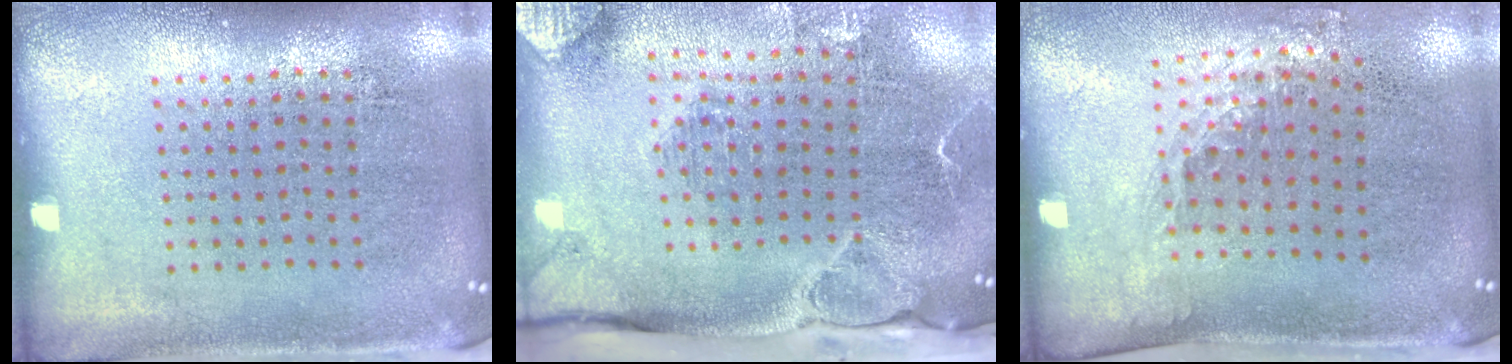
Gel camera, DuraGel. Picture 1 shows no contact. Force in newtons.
{"total": 3.0, "press": 2.3, "slide": 1.9}
{"total": 1.5, "press": 1.1, "slide": 1.0}